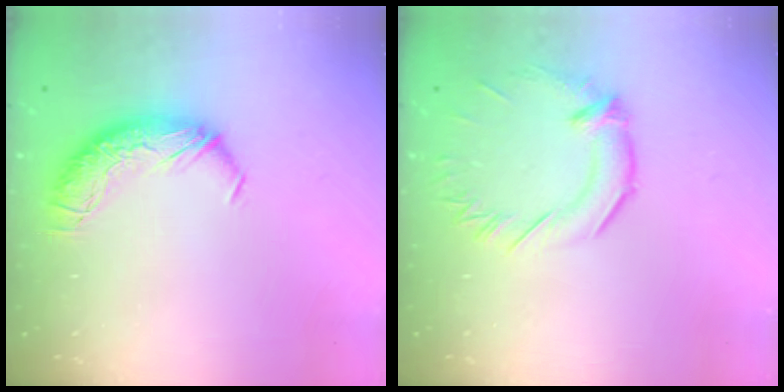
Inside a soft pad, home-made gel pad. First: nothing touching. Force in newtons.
{"total": 1.4, "press": 0.7, "slide": 1.2}